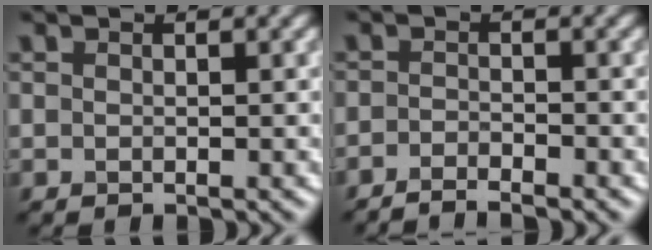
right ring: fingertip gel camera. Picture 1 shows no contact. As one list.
[{"total": 2.2, "force": [-1.9, 0.2, 0.9], "torque": [-0.015, 0.001, -0.039]}]